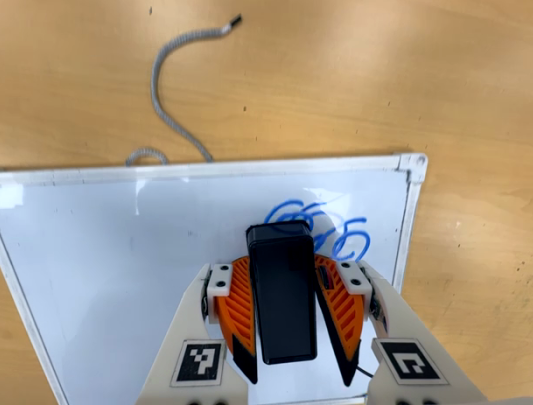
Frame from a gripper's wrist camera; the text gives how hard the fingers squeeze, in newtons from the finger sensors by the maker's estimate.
{"total": 15.4, "left": 15.3, "right": 15.5}